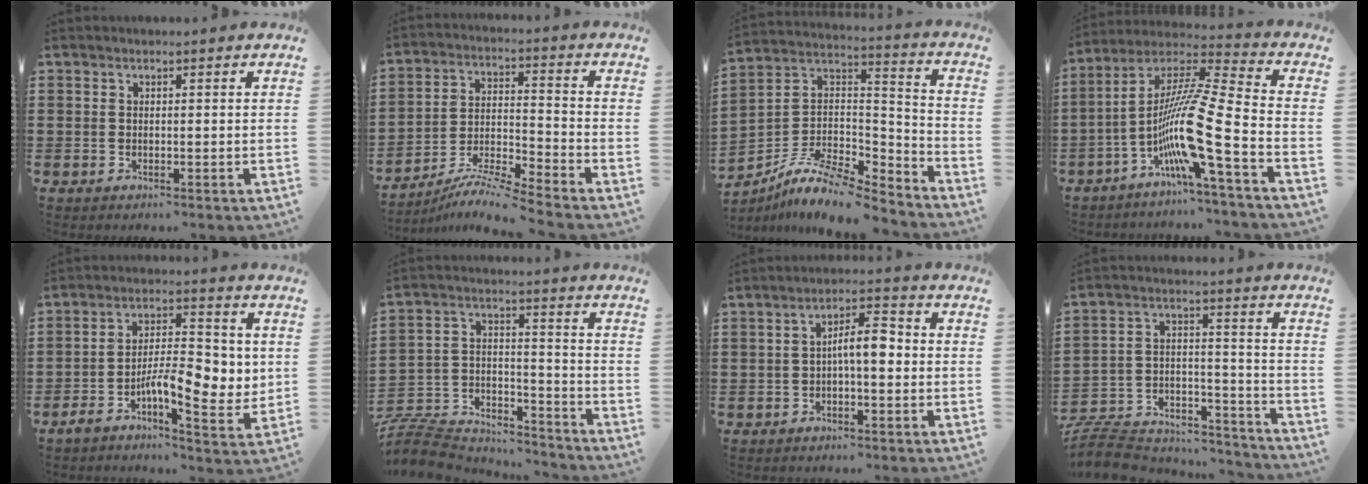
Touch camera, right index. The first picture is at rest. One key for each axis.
{"total": 6.9, "fx": -6.5, "fy": -0.4, "fz": 2.2, "tx": -0.050, "ty": -0.009, "tz": -0.133}
{"total": 10.5, "fx": -8.6, "fy": 2.9, "fz": 5.2, "tx": -0.103, "ty": 0.019, "tz": -0.171}
{"total": 13.7, "fx": -6.1, "fy": 0.0, "fz": 12.2, "tx": -0.257, "ty": -0.029, "tz": -0.126}
{"total": 9.1, "fx": -1.8, "fy": 3.8, "fz": 8.0, "tx": -0.114, "ty": 0.001, "tz": -0.034}
{"total": 7.8, "fx": -7.3, "fy": 2.3, "fz": 1.4, "tx": -0.041, "ty": 0.009, "tz": -0.147}
{"total": 5.0, "fx": -0.5, "fy": 1.5, "fz": 4.8, "tx": -0.089, "ty": 0.014, "tz": -0.013}
{"total": 8.4, "fx": -7.8, "fy": 2.3, "fz": 1.9, "tx": -0.044, "ty": 0.012, "tz": -0.156}